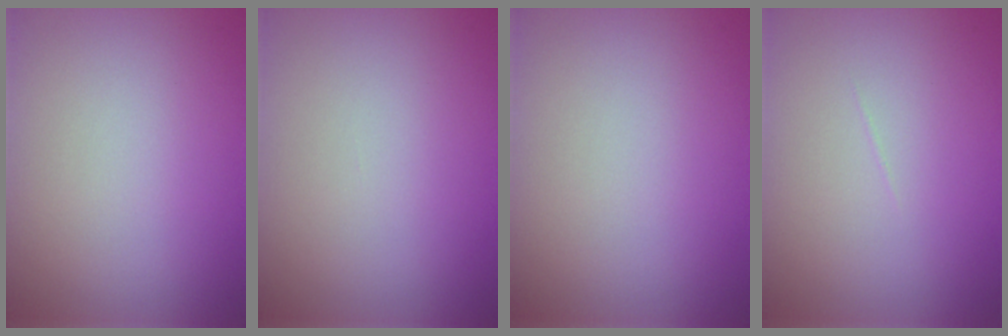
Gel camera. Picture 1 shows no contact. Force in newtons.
{"total": 0.0}
{"total": 0.0}
{"total": 0.0}